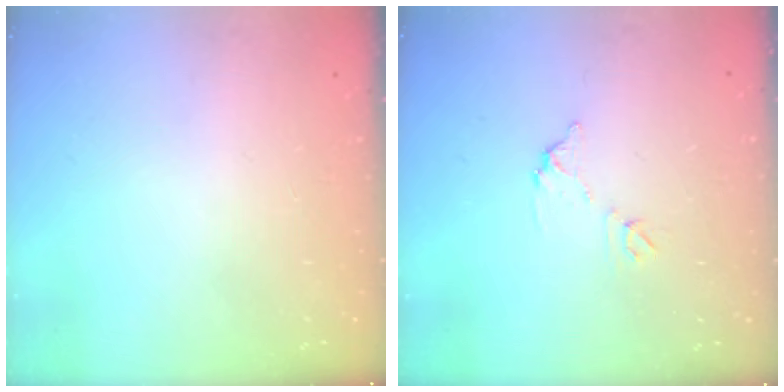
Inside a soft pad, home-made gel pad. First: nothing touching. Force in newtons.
{"total": 6.5, "press": 6.5, "slide": 0.4}